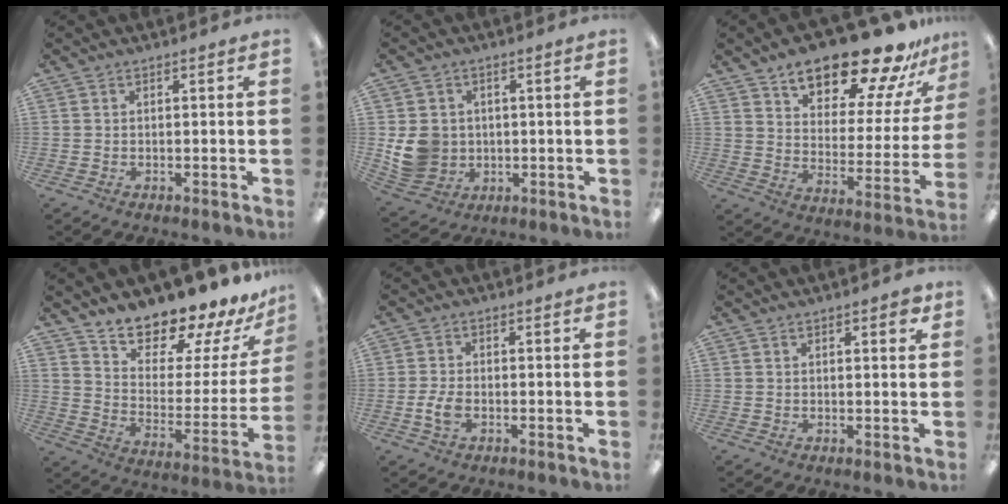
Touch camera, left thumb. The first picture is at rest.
{"total": 9.0, "force": [0.2, 8.3, 3.4], "torque": [-0.079, 0.007, 0.011]}
{"total": 20.7, "force": [16.7, 6.8, 10.1], "torque": [-0.151, -0.116, 0.277]}
{"total": 14.8, "force": [14.1, 3.4, 2.9], "torque": [-0.056, -0.132, 0.247]}
{"total": 4.2, "force": [-1.1, 2.5, 3.2], "torque": [-0.072, 0.001, -0.023]}
{"total": 2.1, "force": [1.4, 0.8, 1.4], "torque": [-0.014, -0.002, 0.020]}